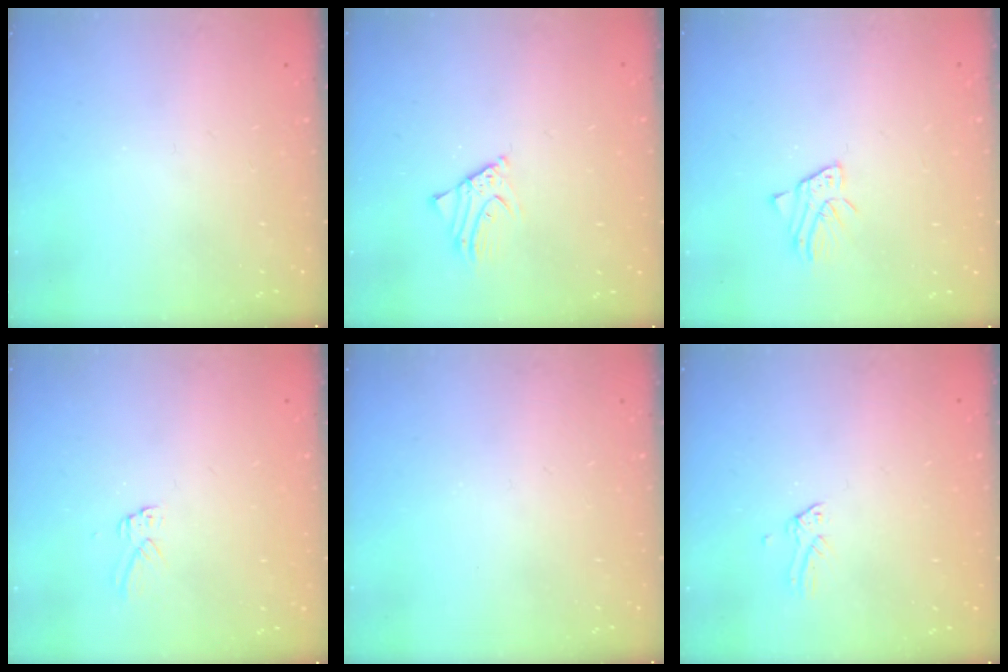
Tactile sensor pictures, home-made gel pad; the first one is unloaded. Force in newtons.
{"total": 3.0, "press": 3.0, "slide": 0.3}
{"total": 2.3, "press": 2.3, "slide": 0.2}
{"total": 2.9, "press": 2.9, "slide": 0.2}
{"total": 0.0}
{"total": 0.0}